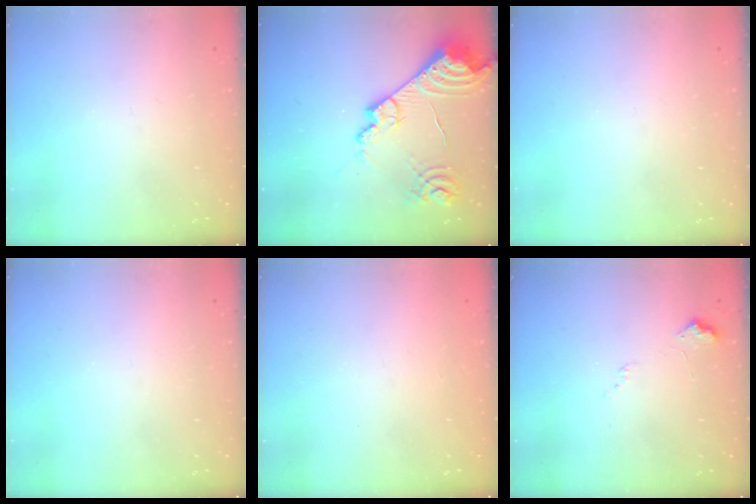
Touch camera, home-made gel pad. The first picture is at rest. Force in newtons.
{"total": 17.1, "press": 17.1, "slide": 1.6}
{"total": 0.0}
{"total": 0.0}
{"total": 1.3, "press": 1.1, "slide": 0.7}
{"total": 7.8, "press": 7.7, "slide": 1.0}